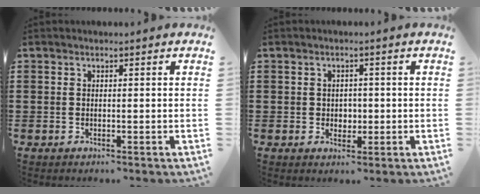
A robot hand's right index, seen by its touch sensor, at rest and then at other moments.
{"total": 1.6, "force": [-0.1, 1.5, 0.6], "torque": [-0.009, 0.005, -0.008]}